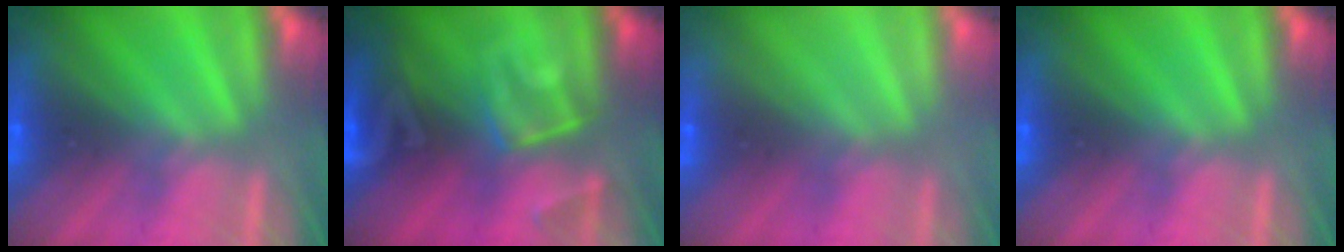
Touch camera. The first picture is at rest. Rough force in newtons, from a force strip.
{"total": 2.9}
{"total": 2.9}
{"total": 0.0}